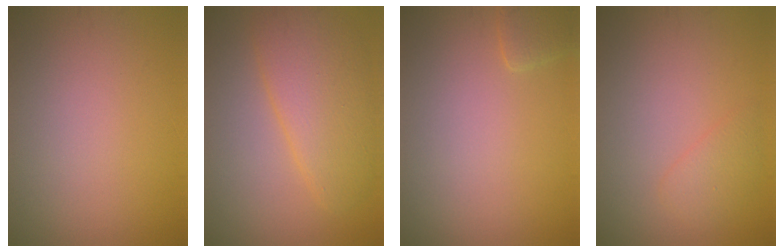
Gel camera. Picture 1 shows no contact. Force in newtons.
{"total": 5.1, "press": 5.1, "slide": 0.3}
{"total": 1.3, "press": 1.3, "slide": 0.1}
{"total": 1.6, "press": 1.6, "slide": 0.1}